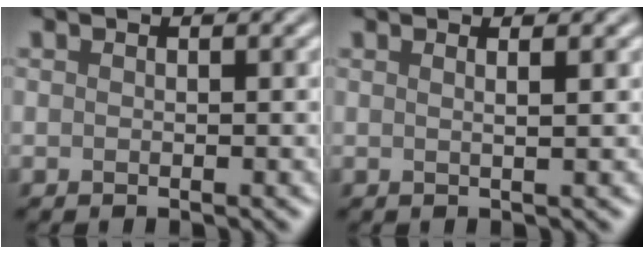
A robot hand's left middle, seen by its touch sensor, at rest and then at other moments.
{"total": 2.0, "force": [0.8, 0.9, 1.6], "torque": [-0.010, 0.010, -0.015]}